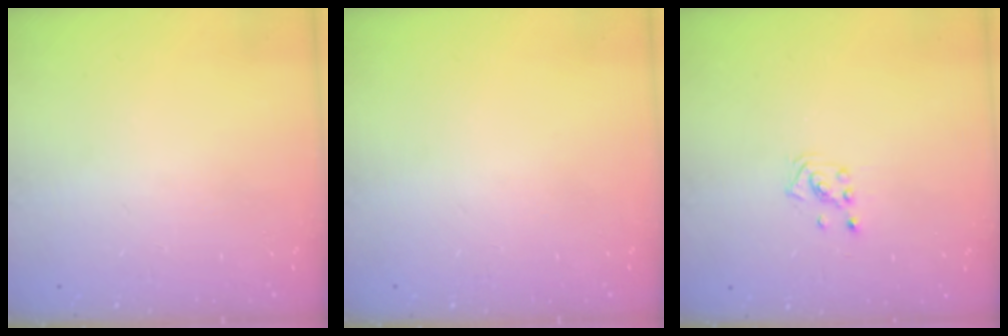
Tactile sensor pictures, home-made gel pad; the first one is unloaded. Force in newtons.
{"total": 0.0}
{"total": 1.3, "press": 1.3, "slide": 0.1}